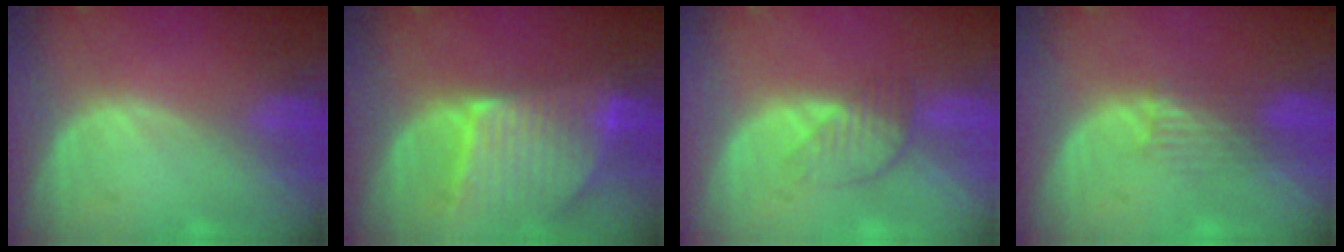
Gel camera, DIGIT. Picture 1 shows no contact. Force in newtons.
{"total": 9.5, "press": 8.4, "slide": 4.5}
{"total": 3.9, "press": 3.6, "slide": 1.4}
{"total": 3.3, "press": 3.1, "slide": 1.1}